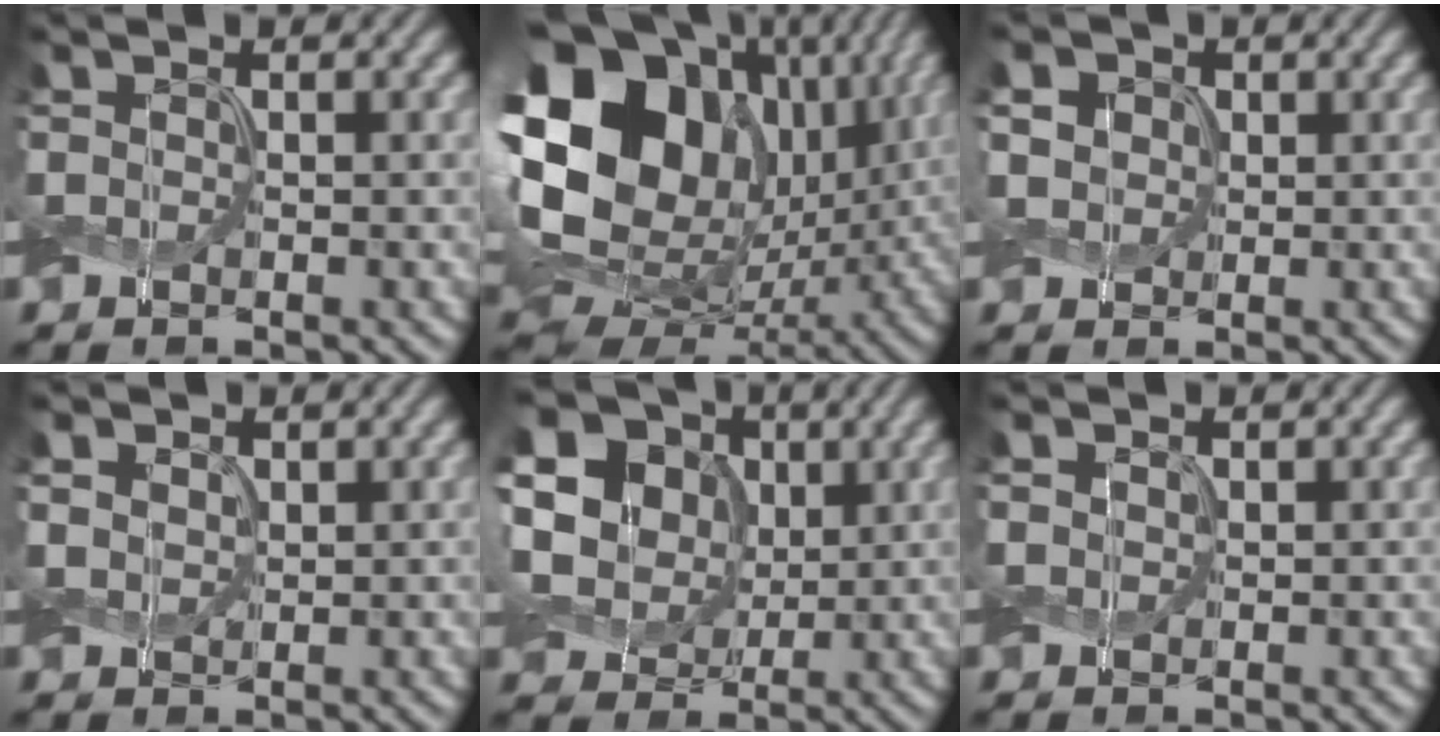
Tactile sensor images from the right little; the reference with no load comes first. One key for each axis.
{"total": 21.6, "fx": 3.9, "fy": 16.5, "fz": 13.4, "tx": -0.275, "ty": -0.002, "tz": 0.079}
{"total": 5.4, "fx": 2.2, "fy": 4.2, "fz": 2.6, "tx": -0.082, "ty": 0.019, "tz": 0.028}
{"total": 1.7, "fx": 0.6, "fy": 1.4, "fz": 0.9, "tx": -0.027, "ty": -0.002, "tz": 0.007}
{"total": 17.6, "fx": 4.8, "fy": 15.0, "fz": 7.8, "tx": -0.201, "ty": 0.015, "tz": 0.073}
{"total": 0.7, "fx": 0.3, "fy": 0.6, "fz": 0.3, "tx": -0.009, "ty": 0.000, "tz": 0.007}